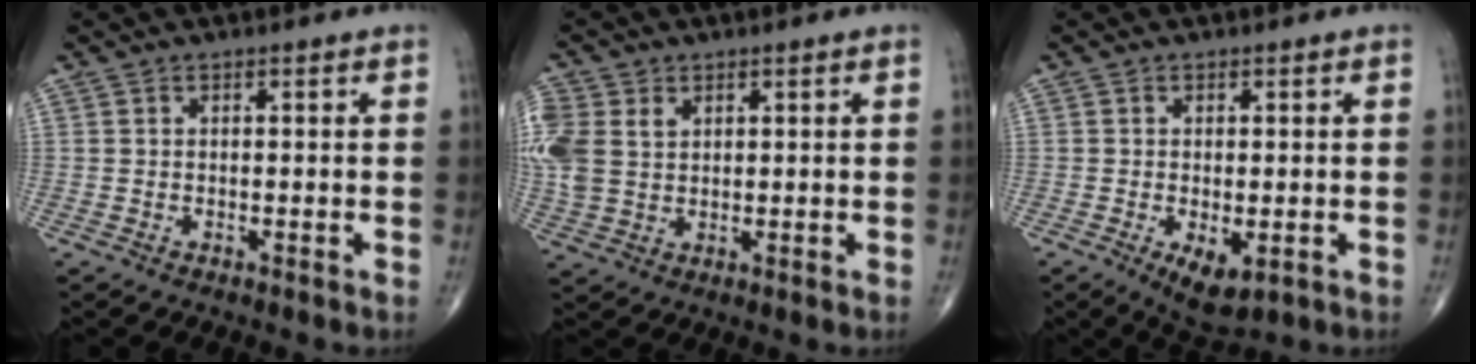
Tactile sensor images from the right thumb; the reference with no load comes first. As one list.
[{"total": 10.2, "force": [2.5, 7.7, 6.2], "torque": [-0.161, 0.005, 0.055]}, {"total": 5.8, "force": [-1.8, 2.8, 4.7], "torque": [-0.075, -0.013, -0.020]}]